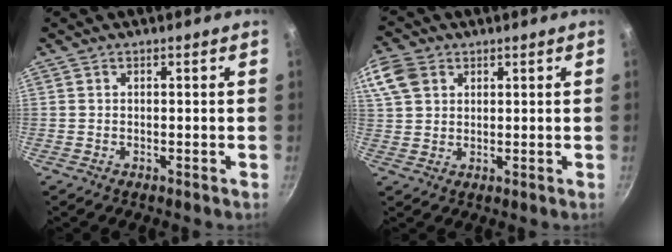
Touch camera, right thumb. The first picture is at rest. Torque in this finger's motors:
{"motor_torque": [-0.39, 0.67, 0.17, 0.15, 0.03]}